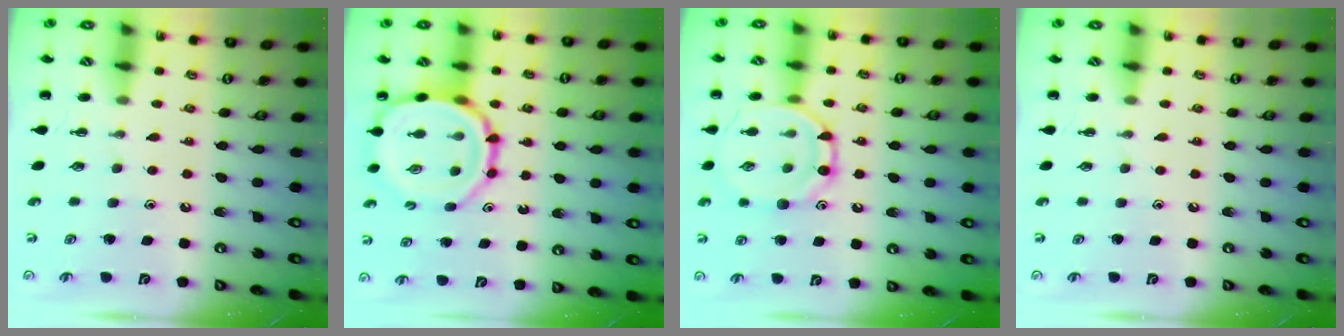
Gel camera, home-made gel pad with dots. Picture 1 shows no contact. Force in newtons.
{"total": 13.6, "press": 13.3, "slide": 3.1}
{"total": 12.9, "press": 12.9, "slide": 0.7}
{"total": 0.0}